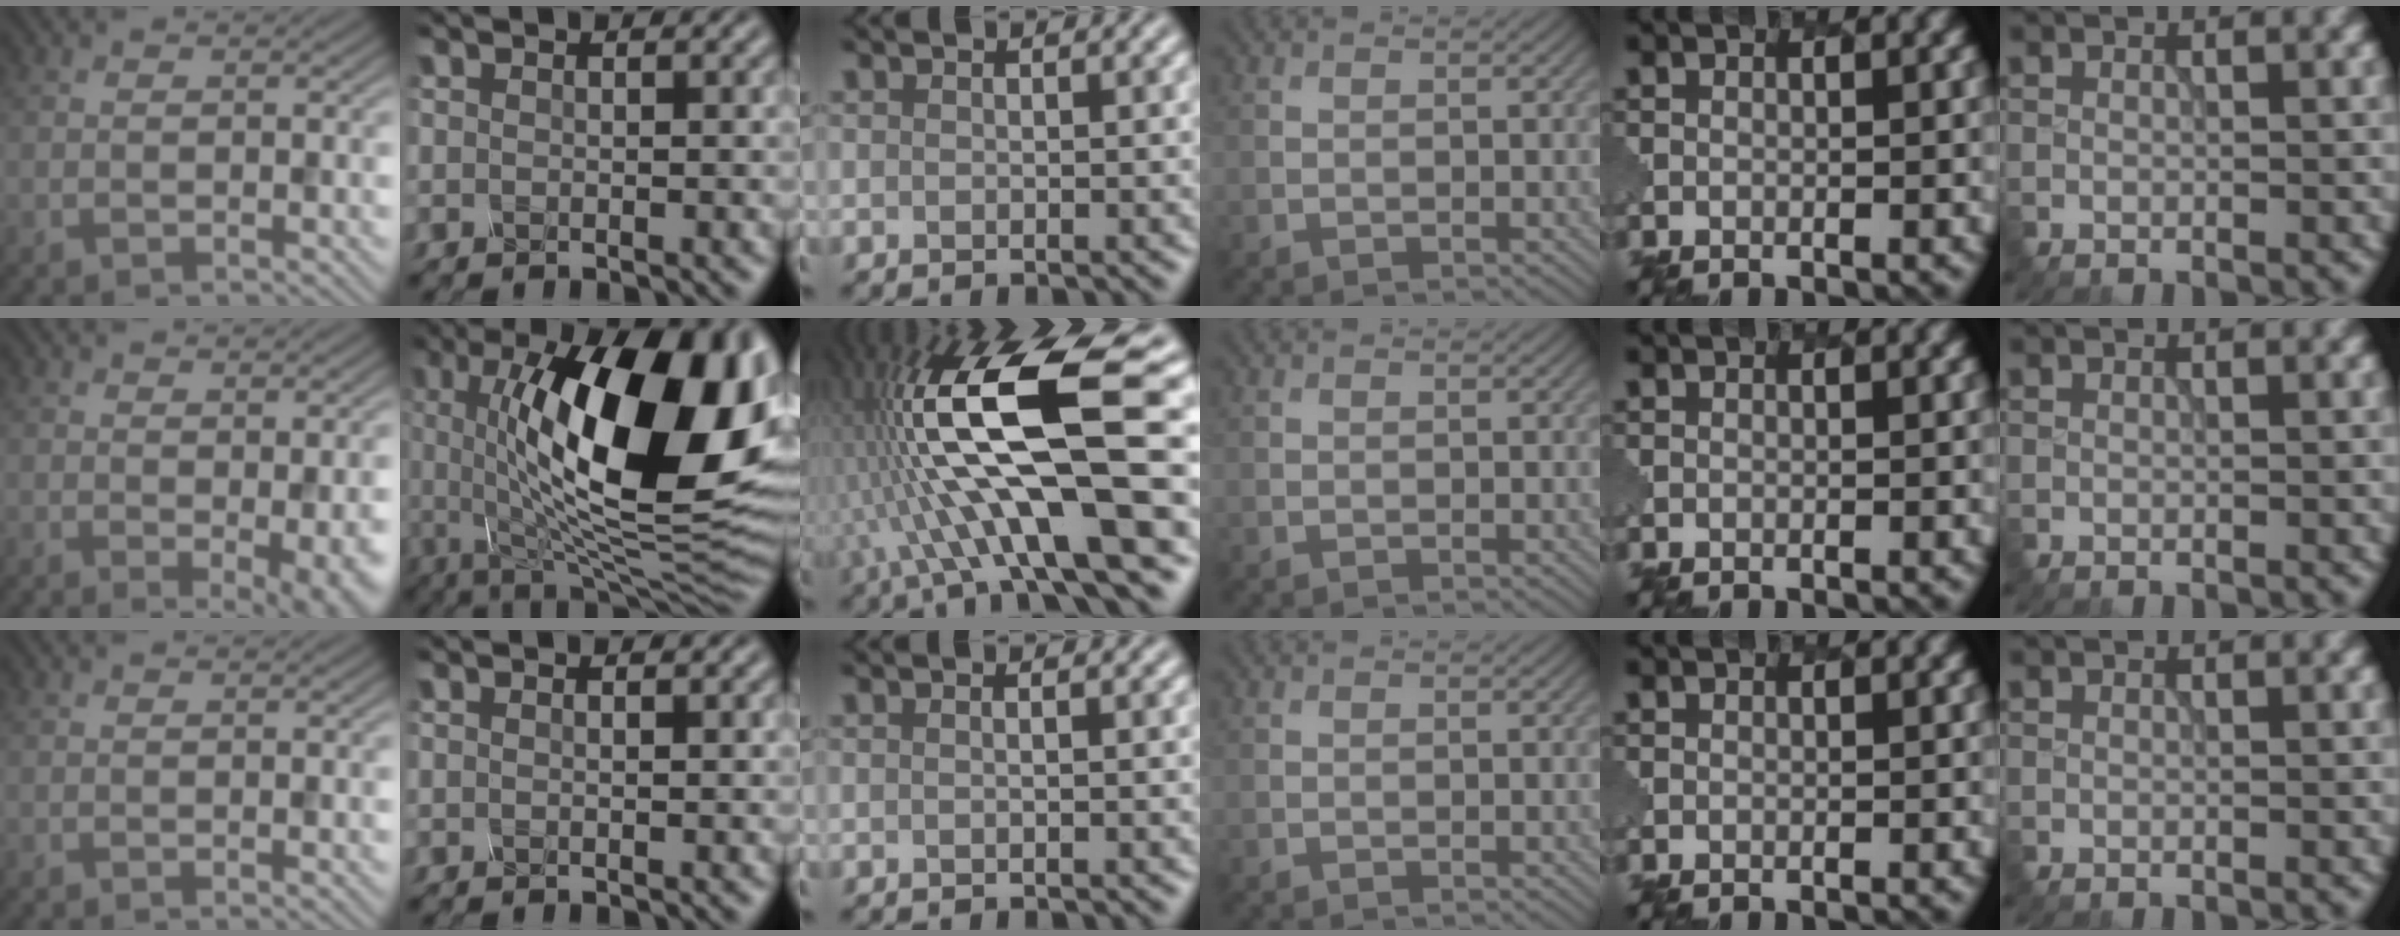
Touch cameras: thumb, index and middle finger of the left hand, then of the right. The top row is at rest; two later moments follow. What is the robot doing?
{"motion": "pour", "object": "mug"}